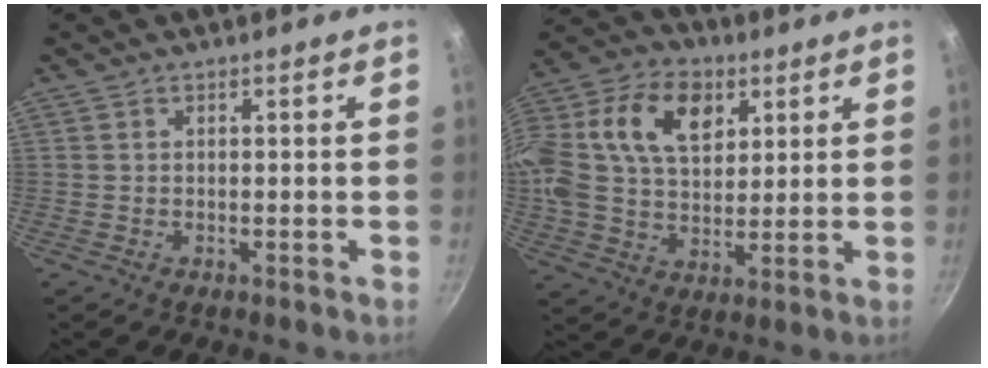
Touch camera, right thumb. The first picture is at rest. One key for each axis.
{"total": 24.6, "fx": 8.3, "fy": 16.5, "fz": 16.2, "tx": -0.336, "ty": 0.022, "tz": 0.136}